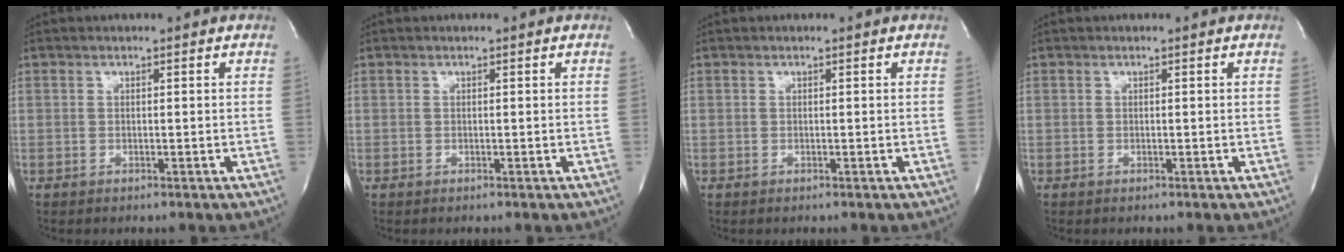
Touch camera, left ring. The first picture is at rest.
{"total": 0.0}
{"total": 0.0}
{"total": 0.0}